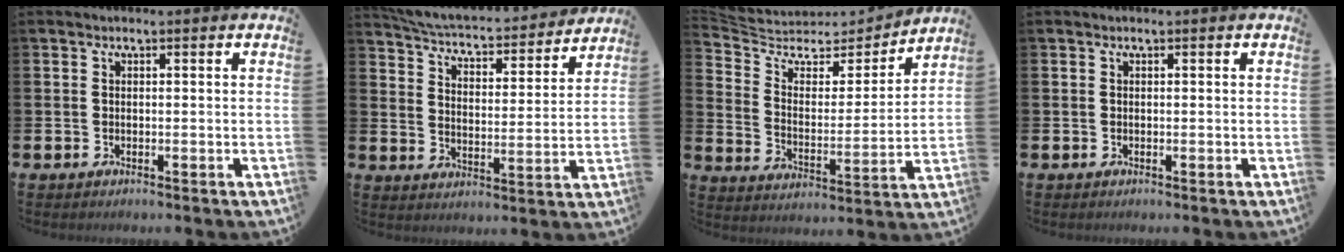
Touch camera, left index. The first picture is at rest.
{"total": 4.7, "force": [4.5, 0.6, 1.0], "torque": [-0.045, -0.042, 0.070]}
{"total": 5.9, "force": [5.0, 2.8, 1.6], "torque": [-0.064, -0.042, 0.080]}
{"total": 0.0}